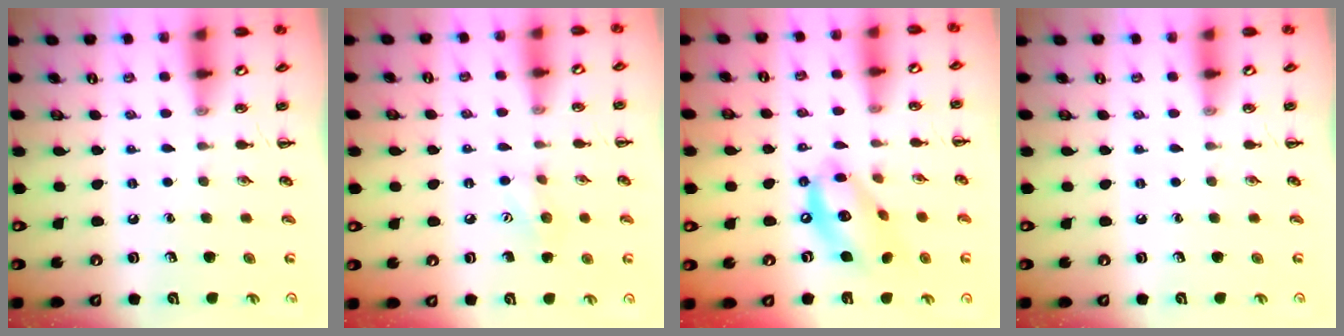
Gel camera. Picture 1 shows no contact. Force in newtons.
{"total": 7.0, "press": 6.7, "slide": 1.8}
{"total": 14.0, "press": 13.7, "slide": 3.0}
{"total": 0.0}